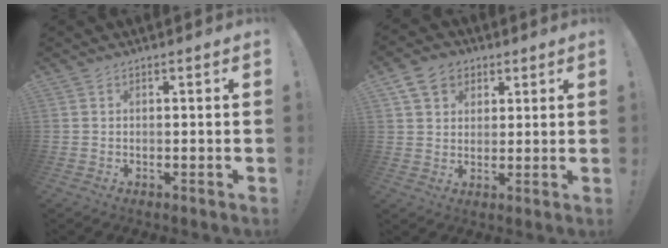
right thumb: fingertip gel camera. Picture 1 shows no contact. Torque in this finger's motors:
{"motor_torque": [-0.37, 0.44, -0.21, 0.11, 0.13]}